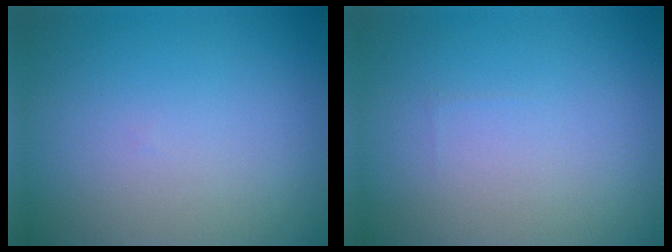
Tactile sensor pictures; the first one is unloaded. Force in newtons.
{"total": 0.0}